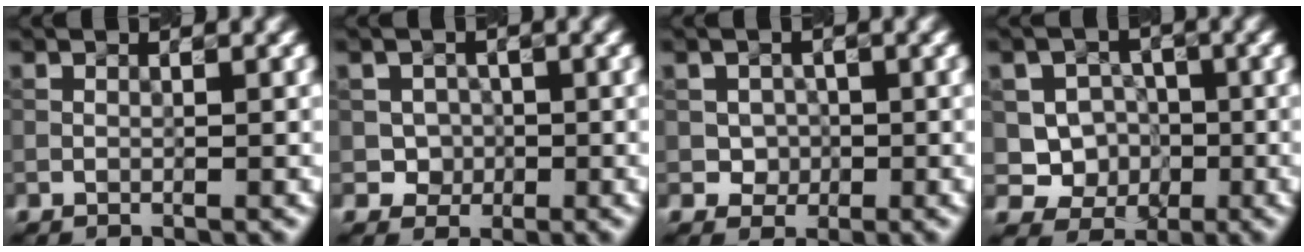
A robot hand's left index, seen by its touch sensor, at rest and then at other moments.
{"total": 1.9, "force": [-0.2, 1.8, 0.4], "torque": [0.005, -0.001, -0.001]}
{"total": 1.9, "force": [0.0, 1.8, 0.6], "torque": [-0.004, -0.001, 0.007]}
{"total": 4.8, "force": [-0.4, 4.4, 1.8], "torque": [-0.008, 0.003, -0.029]}